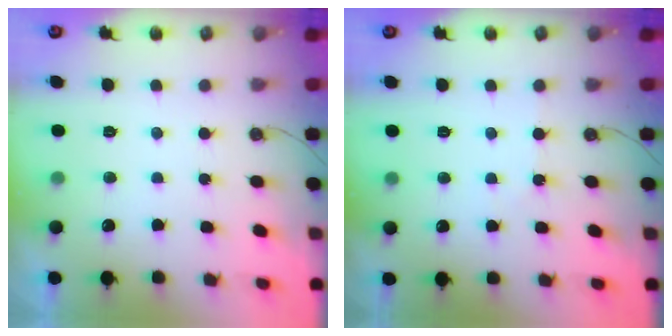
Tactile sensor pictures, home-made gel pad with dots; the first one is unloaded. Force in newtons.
{"total": 2.6, "press": 2.6, "slide": 0.5}